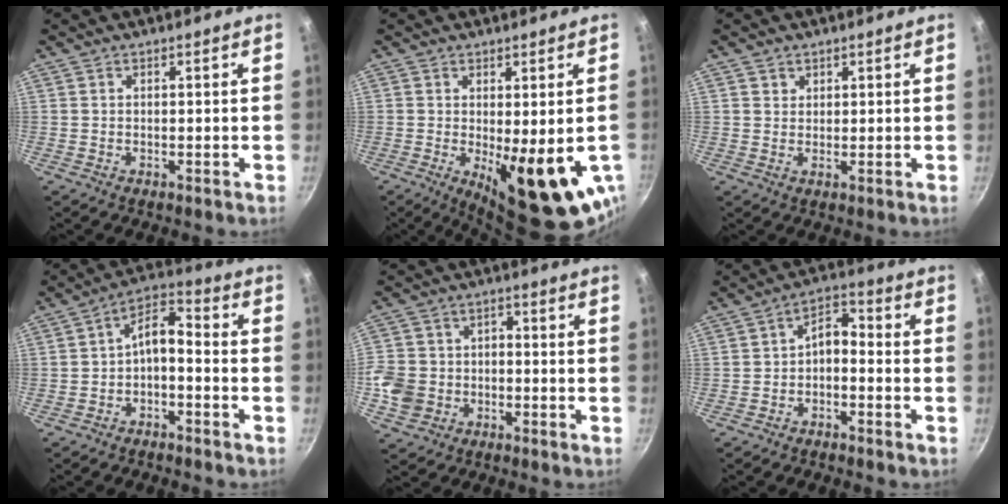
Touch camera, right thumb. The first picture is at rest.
{"total": 13.2, "force": [-2.3, 4.4, 12.3], "torque": [-0.146, -0.020, -0.014]}
{"total": 1.8, "force": [1.0, 1.4, 0.3], "torque": [0.006, -0.003, 0.013]}
{"total": 6.9, "force": [-2.3, 3.4, 5.5], "torque": [-0.093, 0.055, -0.041]}
{"total": 9.9, "force": [-3.2, 8.3, 4.3], "torque": [-0.066, 0.035, -0.068]}
{"total": 5.1, "force": [-1.8, 3.0, 3.7], "torque": [-0.047, 0.041, -0.032]}